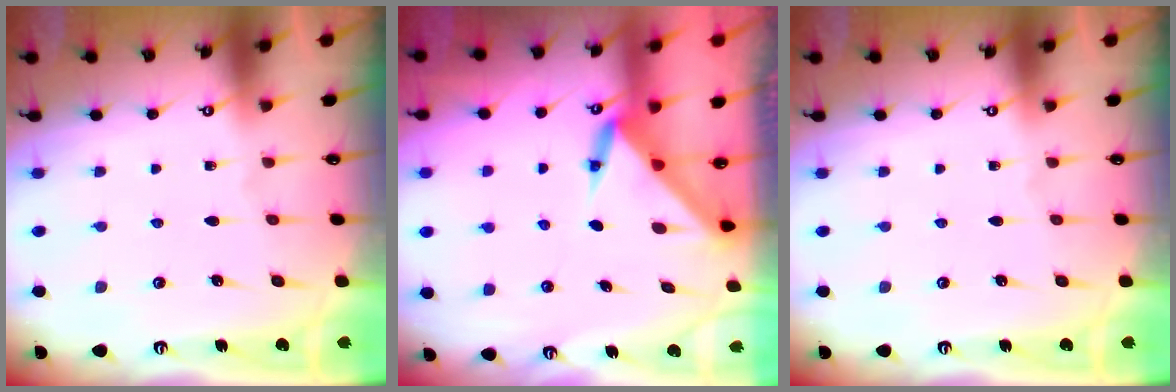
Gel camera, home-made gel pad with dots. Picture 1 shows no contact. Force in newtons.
{"total": 3.6, "press": 3.6, "slide": 0.2}
{"total": 0.0}